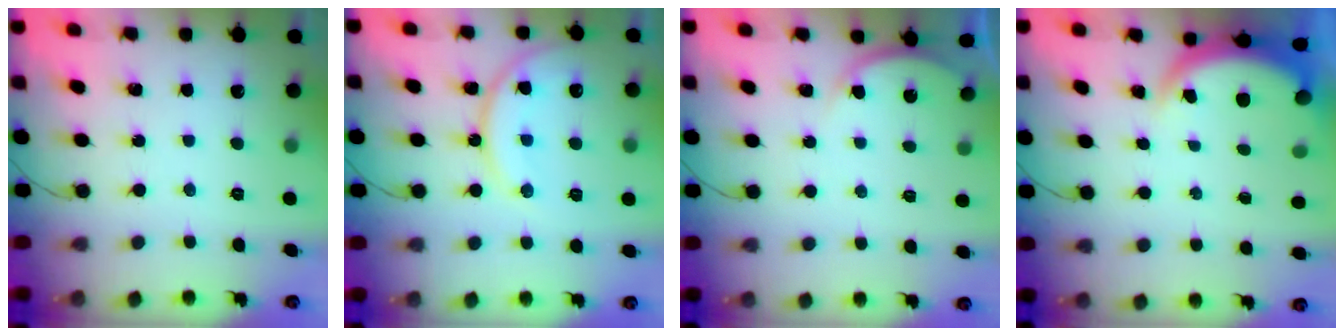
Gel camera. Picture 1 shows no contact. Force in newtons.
{"total": 13.3, "press": 13.3, "slide": 1.2}
{"total": 3.4, "press": 3.4, "slide": 0.5}
{"total": 5.2, "press": 5.2, "slide": 0.7}